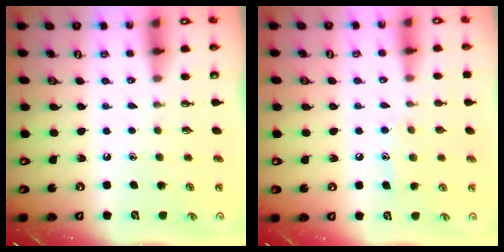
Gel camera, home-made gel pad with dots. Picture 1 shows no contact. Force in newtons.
{"total": 7.9, "press": 7.9, "slide": 0.4}